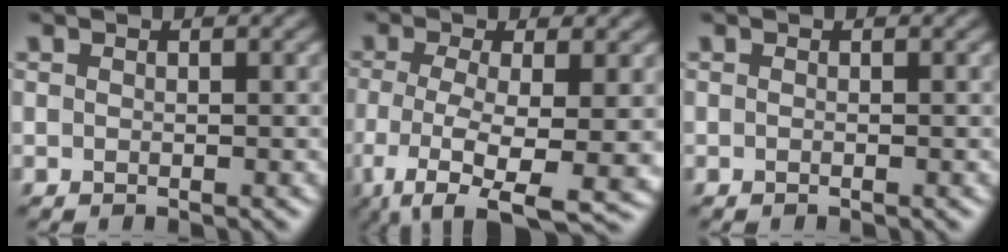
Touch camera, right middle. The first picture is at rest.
{"total": 8.0, "force": [-3.2, 2.6, 6.8], "torque": [-0.134, -0.025, -0.054]}
{"total": 0.0}